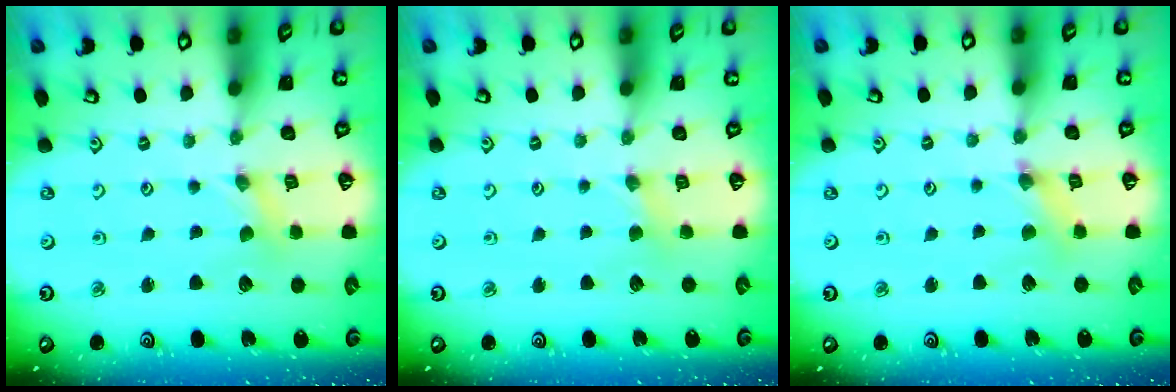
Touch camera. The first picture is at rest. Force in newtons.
{"total": 2.2, "press": 2.2, "slide": 0.4}
{"total": 2.7, "press": 2.7, "slide": 0.2}